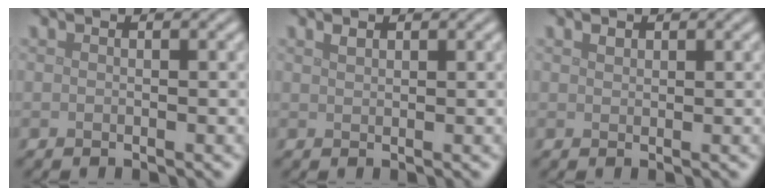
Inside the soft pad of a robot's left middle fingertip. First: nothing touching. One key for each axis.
{"total": 0.7, "fx": 0.6, "fy": 0.3, "fz": 0.3, "tx": -0.007, "ty": 0.000, "tz": 0.014}
{"total": 0.6, "fx": 0.5, "fy": 0.4, "fz": 0.2, "tx": -0.005, "ty": -0.002, "tz": 0.010}